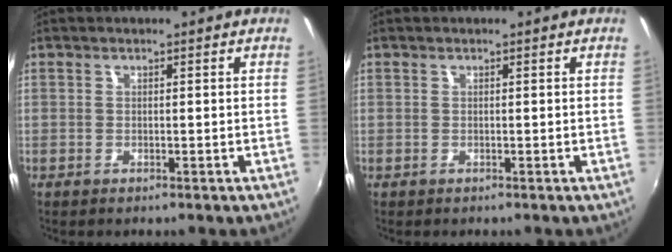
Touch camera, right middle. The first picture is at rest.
{"total": 0.0}